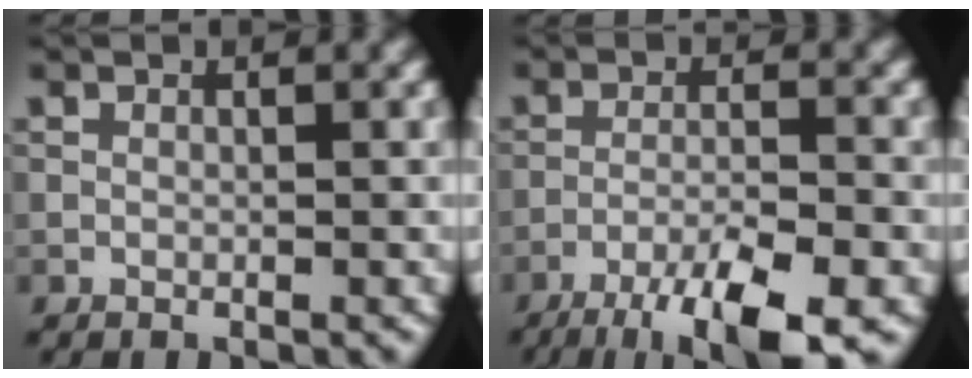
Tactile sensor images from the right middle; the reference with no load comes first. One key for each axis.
{"total": 8.7, "fx": -5.8, "fy": 1.7, "fz": 6.2, "tx": -0.105, "ty": -0.012, "tz": -0.094}